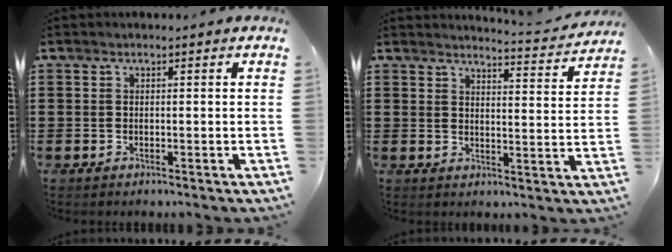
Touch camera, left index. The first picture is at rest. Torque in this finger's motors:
{"motor_torque": [0.99, -1.15, 0.06, -0.01]}